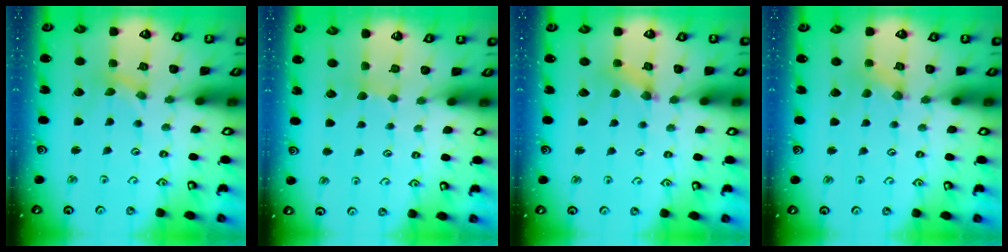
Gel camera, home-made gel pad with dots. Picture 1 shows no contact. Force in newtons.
{"total": 2.3, "press": 2.2, "slide": 0.4}
{"total": 1.6, "press": 1.6, "slide": 0.2}
{"total": 0.6, "press": 0.6, "slide": 0.1}